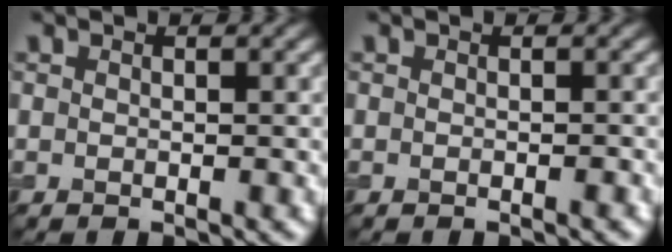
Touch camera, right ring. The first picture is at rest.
{"total": 0.5, "force": [-0.3, 0.0, 0.4], "torque": [-0.006, -0.001, -0.006]}